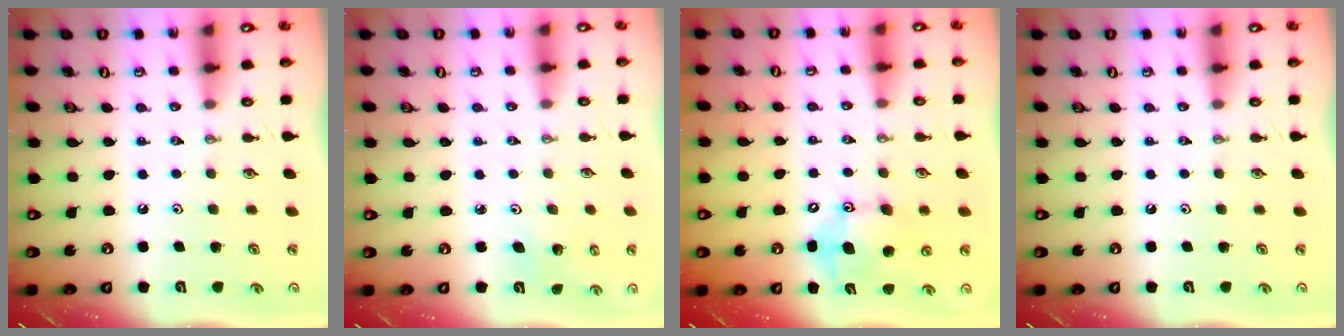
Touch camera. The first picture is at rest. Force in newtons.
{"total": 3.6, "press": 3.2, "slide": 1.6}
{"total": 11.8, "press": 11.6, "slide": 1.9}
{"total": 0.0}